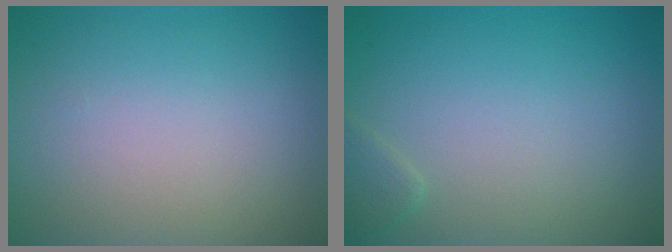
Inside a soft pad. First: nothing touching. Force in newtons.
{"total": 1.1, "press": 1.1, "slide": 0.1}